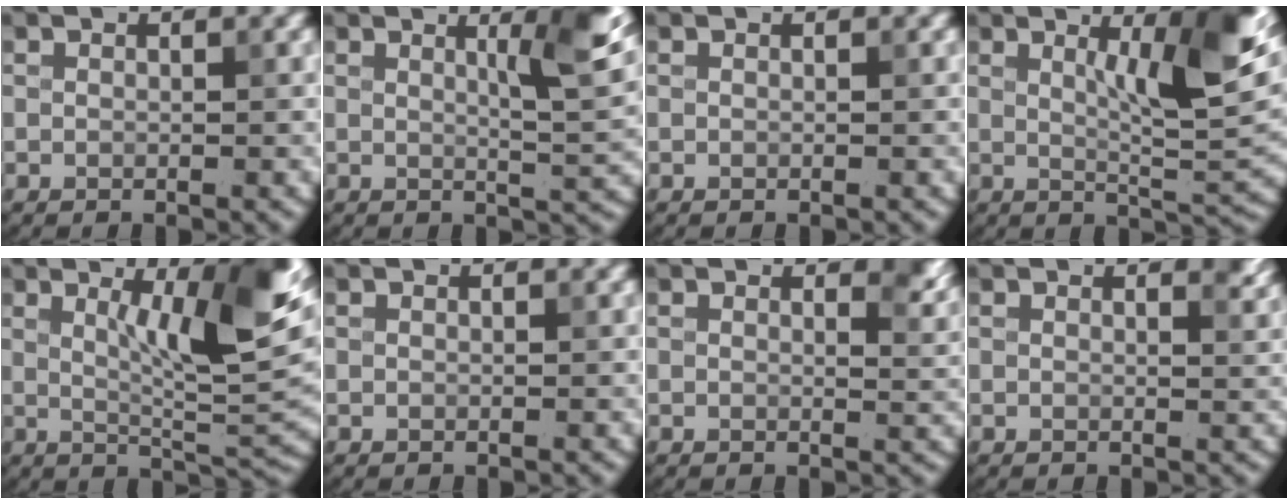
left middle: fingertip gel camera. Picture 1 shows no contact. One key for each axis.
{"total": 5.3, "fx": 2.1, "fy": 0.9, "fz": 4.8, "tx": -0.063, "ty": -0.002, "tz": 0.034}
{"total": 0.0}
{"total": 8.4, "fx": 2.8, "fy": 1.6, "fz": 7.8, "tx": -0.106, "ty": -0.005, "tz": 0.050}
{"total": 9.5, "fx": 3.2, "fy": 1.8, "fz": 8.7, "tx": -0.125, "ty": -0.005, "tz": 0.057}
{"total": 0.0}
{"total": 2.0, "fx": 1.4, "fy": 0.7, "fz": 1.3, "tx": -0.014, "ty": -0.010, "tz": 0.021}
{"total": 1.3, "fx": 1.1, "fy": 0.3, "fz": 0.7, "tx": -0.004, "ty": -0.002, "tz": 0.016}